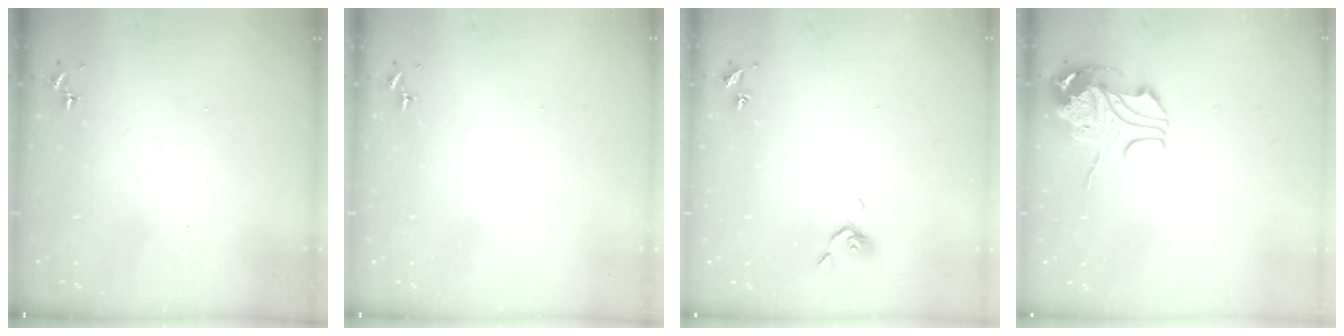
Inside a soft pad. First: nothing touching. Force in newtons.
{"total": 0.0}
{"total": 4.6, "press": 4.5, "slide": 1.0}
{"total": 11.1, "press": 11.0, "slide": 1.4}